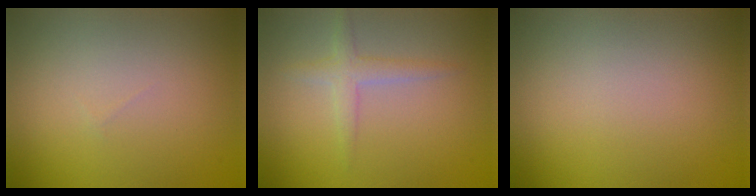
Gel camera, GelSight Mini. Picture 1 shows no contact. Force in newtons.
{"total": 1.9, "press": 1.9, "slide": 0.2}
{"total": 0.0}